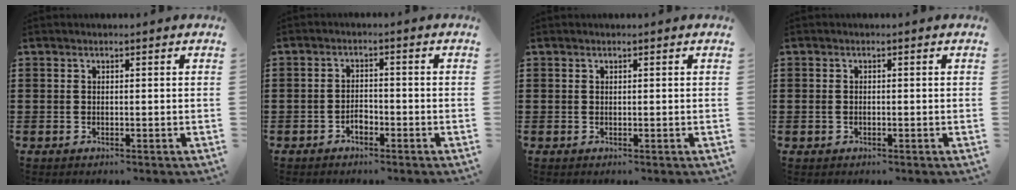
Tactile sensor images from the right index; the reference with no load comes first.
{"total": 2.1, "force": [-1.4, 1.2, 1.2], "torque": [-0.026, 0.002, -0.028]}
{"total": 0.0}
{"total": 0.9, "force": [-0.3, 0.7, 0.4], "torque": [-0.010, 0.004, -0.007]}